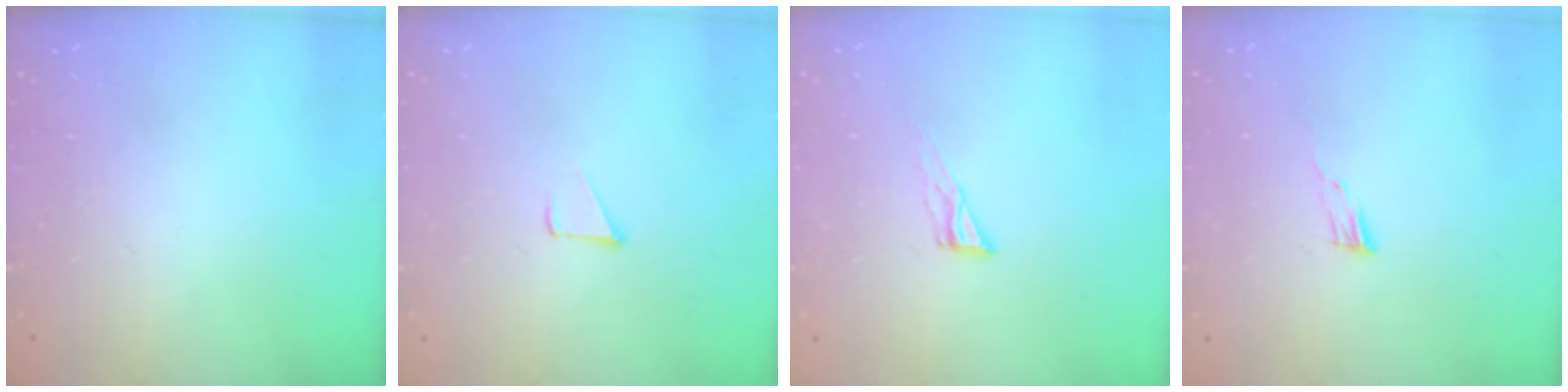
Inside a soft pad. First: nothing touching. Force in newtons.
{"total": 1.5, "press": 1.5, "slide": 0.1}
{"total": 6.5, "press": 6.5, "slide": 0.4}
{"total": 4.8, "press": 4.7, "slide": 1.0}